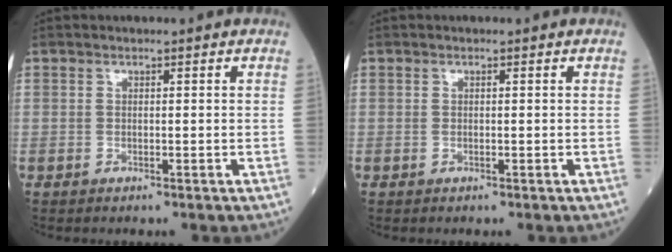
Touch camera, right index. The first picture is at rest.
{"total": 0.0}